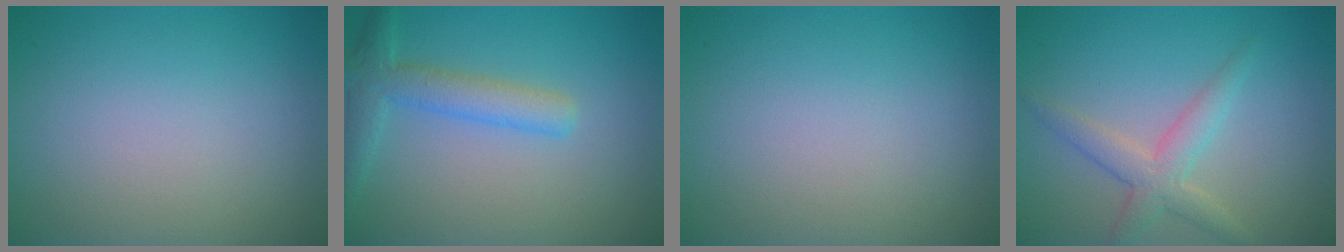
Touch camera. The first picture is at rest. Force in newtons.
{"total": 3.5, "press": 3.5, "slide": 0.2}
{"total": 0.0}
{"total": 3.0, "press": 3.0, "slide": 0.3}